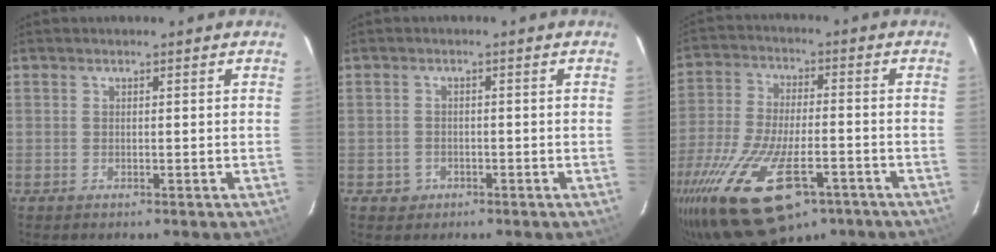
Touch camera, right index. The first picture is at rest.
{"total": 2.4, "force": [-1.0, 2.2, 0.4], "torque": [-0.013, 0.004, -0.011]}
{"total": 23.5, "force": [-13.1, 10.2, 16.6], "torque": [-0.346, -0.056, -0.213]}